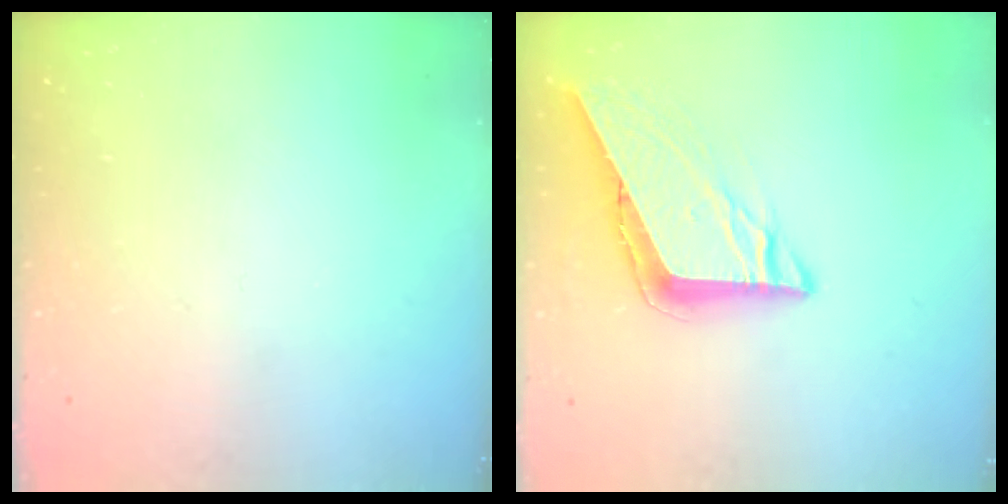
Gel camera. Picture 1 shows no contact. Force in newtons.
{"total": 8.8, "press": 8.8, "slide": 0.9}